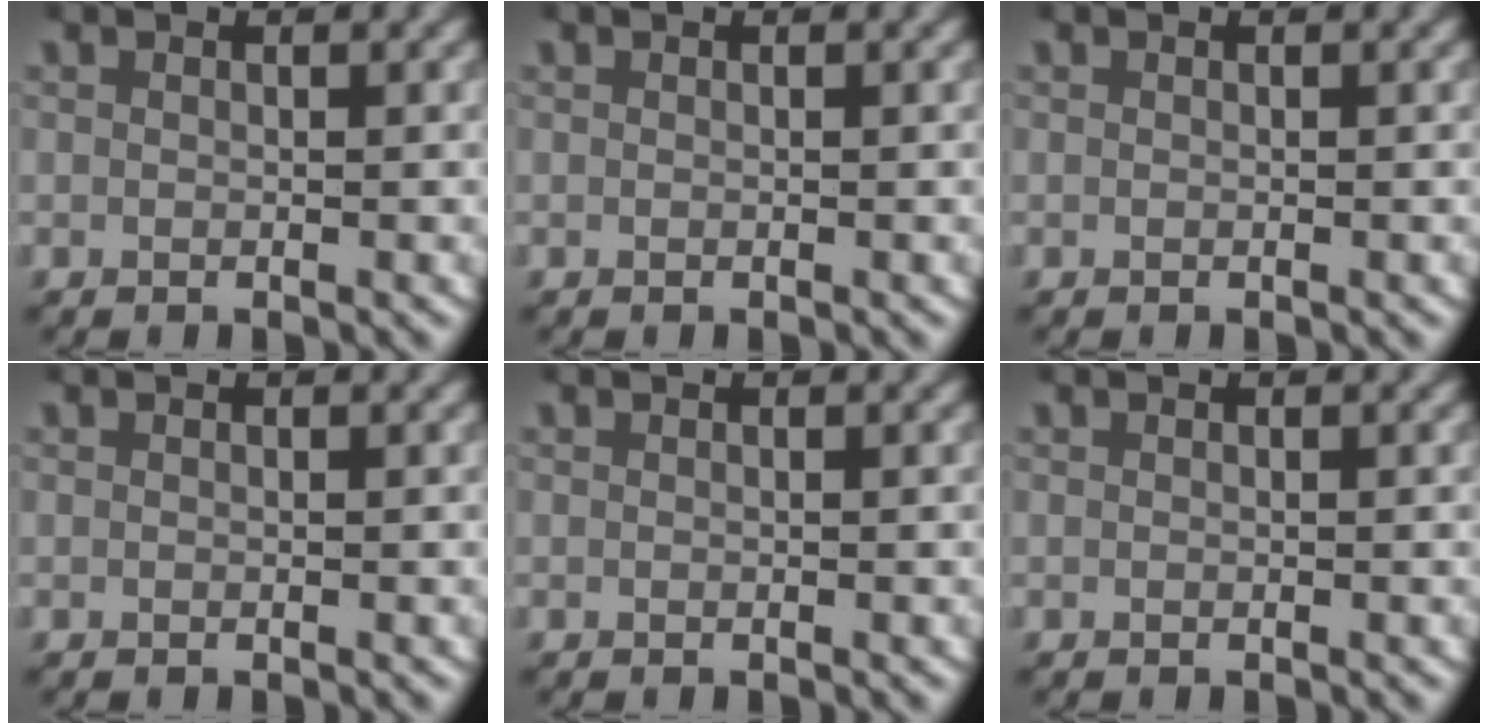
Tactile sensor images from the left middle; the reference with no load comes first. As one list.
[{"total": 0.0}, {"total": 0.0}, {"total": 0.0}, {"total": 0.0}, {"total": 0.0}]